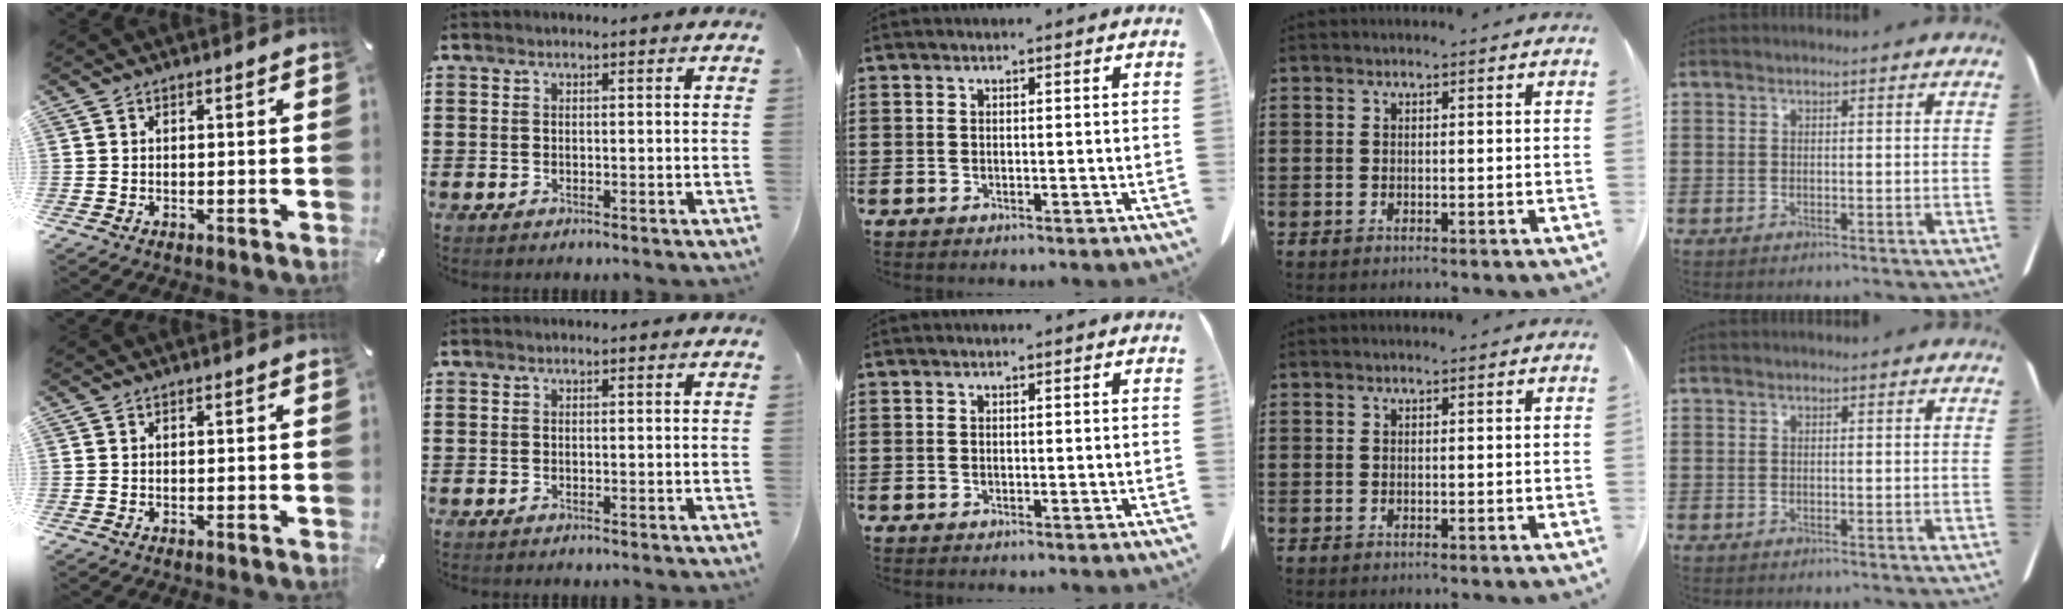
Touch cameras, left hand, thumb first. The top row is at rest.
{}